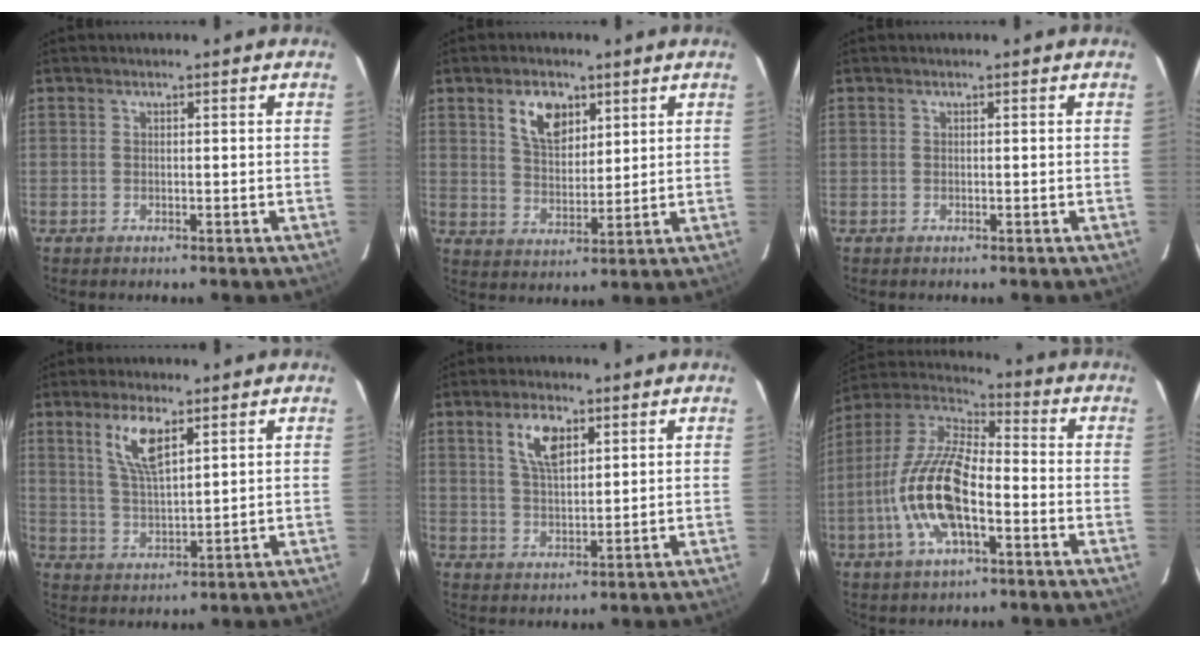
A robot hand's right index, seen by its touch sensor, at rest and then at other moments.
{"total": 7.7, "force": [3.9, 4.4, 4.9], "torque": [-0.084, 0.008, 0.076]}
{"total": 0.0}
{"total": 7.6, "force": [4.0, 2.4, 6.0], "torque": [-0.116, 0.001, 0.084]}
{"total": 6.8, "force": [3.3, 3.1, 5.1], "torque": [-0.093, 0.009, 0.065]}
{"total": 16.4, "force": [-4.9, 6.4, 14.3], "torque": [-0.293, -0.002, -0.099]}